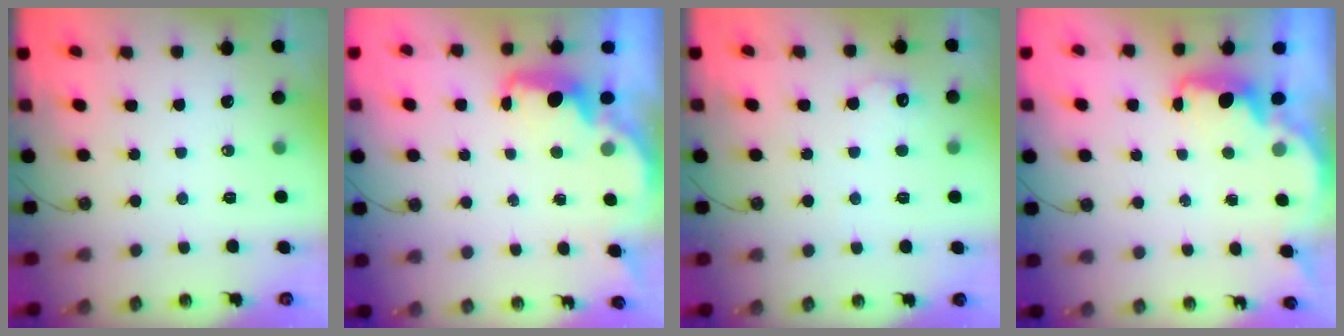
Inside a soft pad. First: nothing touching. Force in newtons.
{"total": 2.2, "press": 2.1, "slide": 0.7}
{"total": 7.6, "press": 7.6, "slide": 0.4}
{"total": 1.8, "press": 1.6, "slide": 0.7}